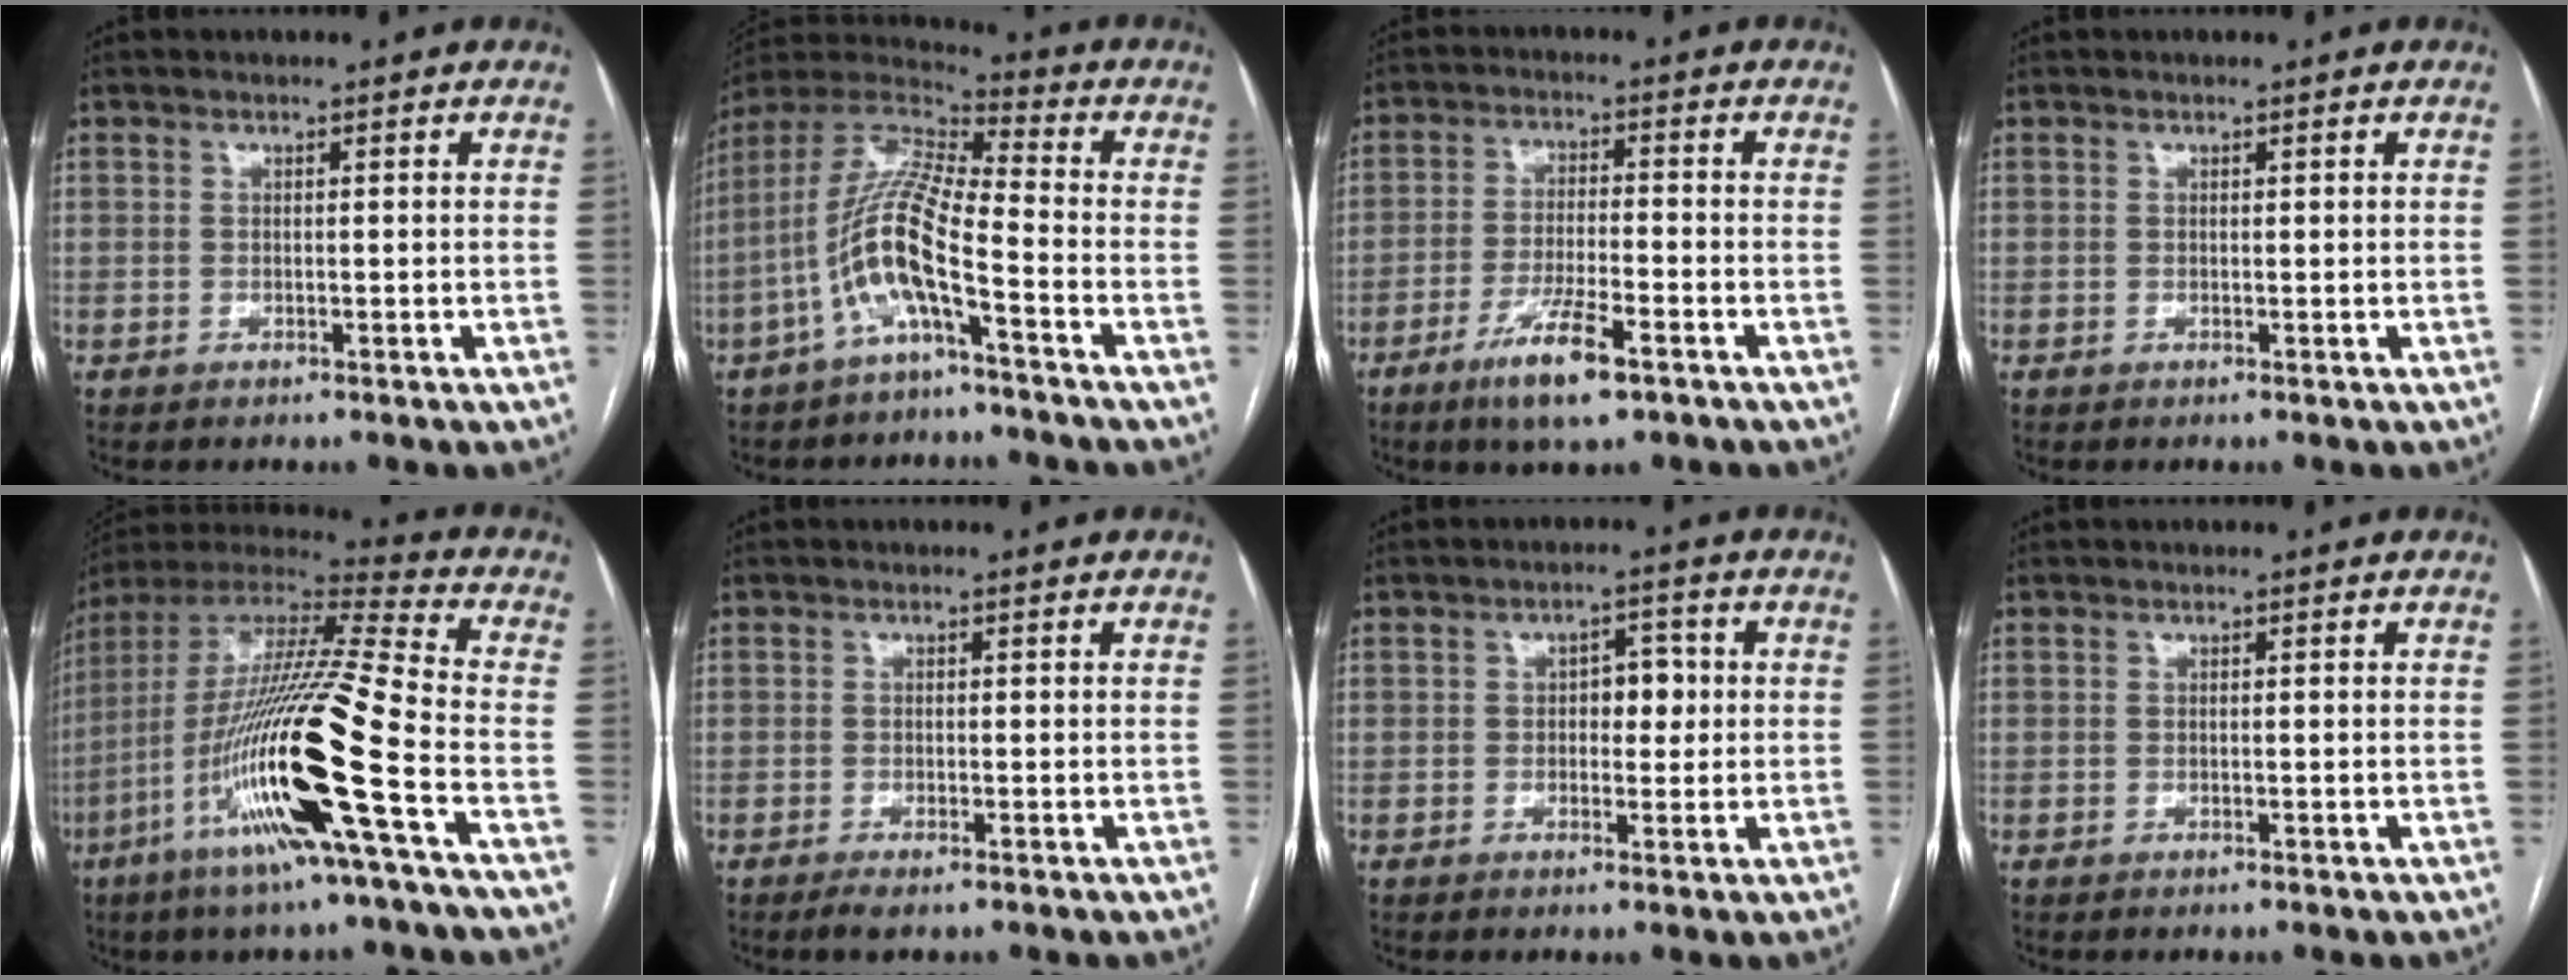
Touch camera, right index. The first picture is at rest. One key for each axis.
{"total": 12.1, "fx": -4.8, "fy": 1.8, "fz": 11.0, "tx": -0.236, "ty": 0.012, "tz": -0.098}
{"total": 8.3, "fx": -5.1, "fy": 1.0, "fz": 6.5, "tx": -0.124, "ty": -0.015, "tz": -0.088}
{"total": 0.0}
{"total": 22.7, "fx": -8.1, "fy": -0.4, "fz": 21.2, "tx": -0.429, "ty": -0.031, "tz": -0.163}
{"total": 1.7, "fx": -1.2, "fy": 0.2, "fz": 1.1, "tx": -0.020, "ty": -0.005, "tz": -0.019}
{"total": 3.7, "fx": 0.3, "fy": 2.2, "fz": 3.0, "tx": -0.040, "ty": 0.012, "tz": 0.005}
{"total": 0.0}